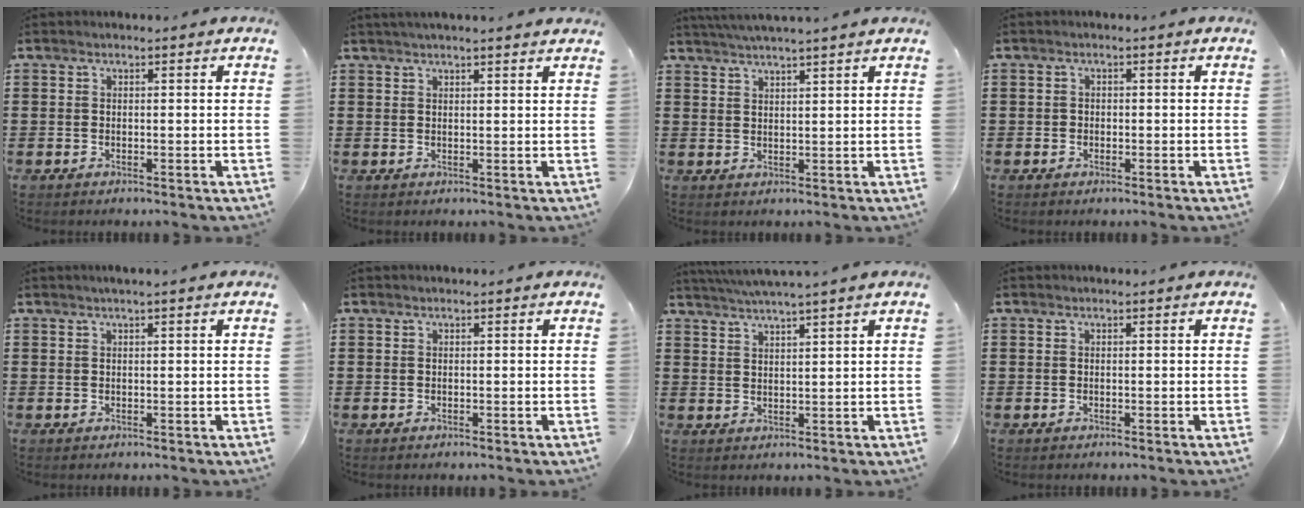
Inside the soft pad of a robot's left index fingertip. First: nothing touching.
{"total": 1.8, "force": [1.6, -0.2, 0.6], "torque": [-0.015, 0.002, 0.031]}
{"total": 2.8, "force": [2.5, -1.0, 0.3], "torque": [-0.012, -0.006, 0.047]}
{"total": 0.8, "force": [-0.2, 0.7, 0.2], "torque": [-0.006, 0.003, -0.006]}
{"total": 0.8, "force": [0.4, -0.1, 0.7], "torque": [-0.012, -0.001, 0.008]}
{"total": 0.0}
{"total": 2.7, "force": [2.4, -1.1, 0.6], "torque": [-0.018, -0.010, 0.043]}
{"total": 0.0}